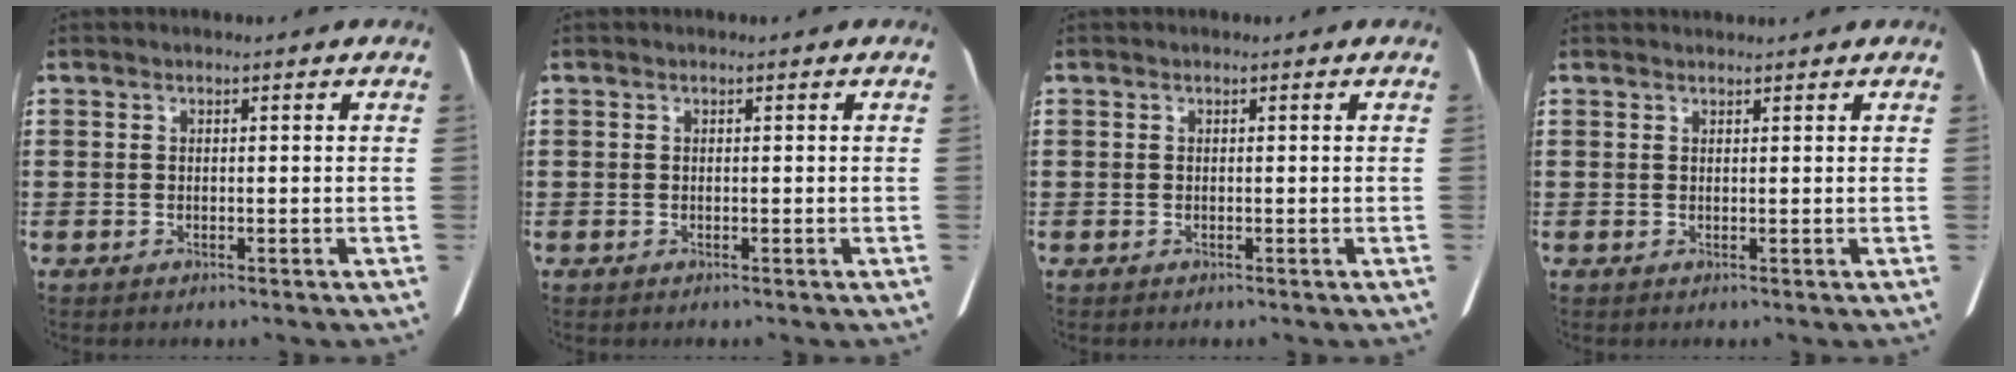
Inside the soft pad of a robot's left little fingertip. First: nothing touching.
{"total": 0.0}
{"total": 0.0}
{"total": 0.8, "force": [0.8, 0.0, 0.0], "torque": [0.007, -0.003, 0.013]}